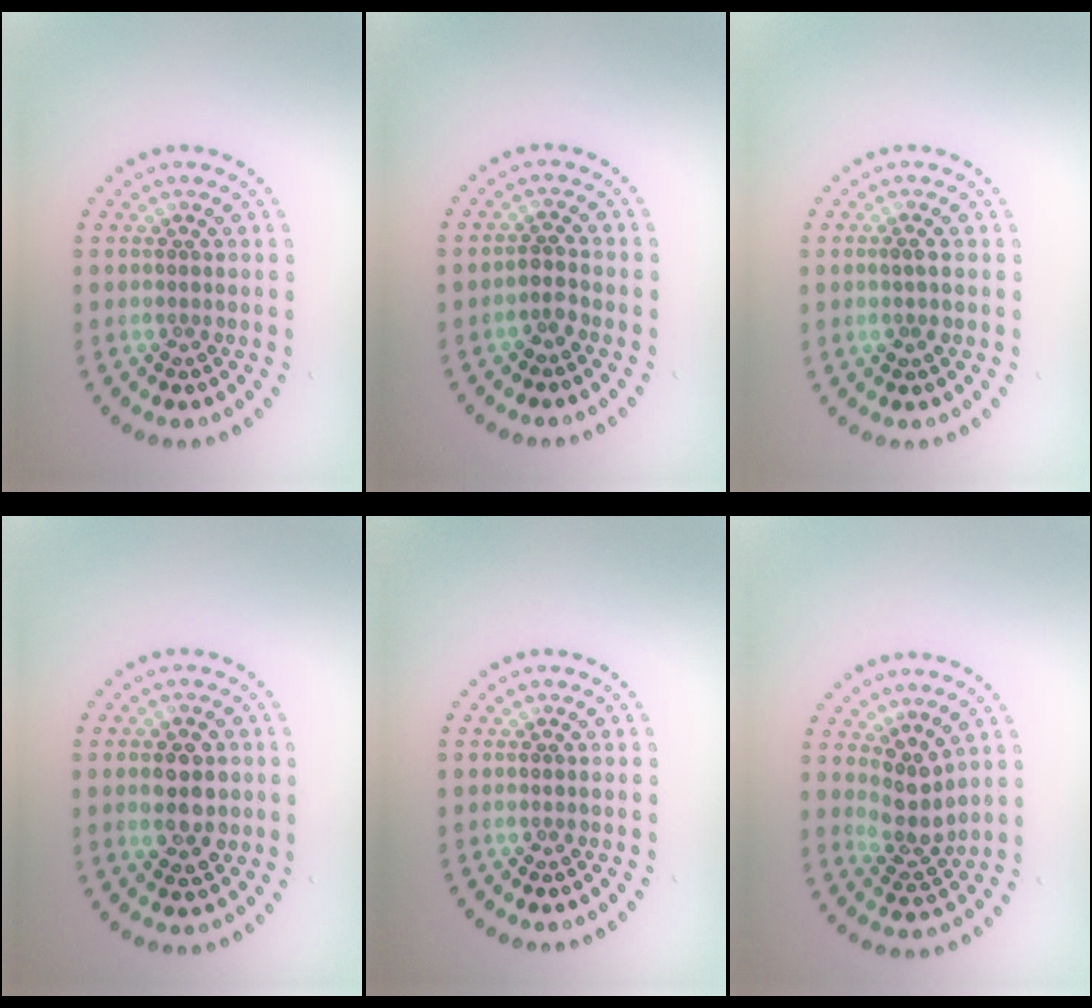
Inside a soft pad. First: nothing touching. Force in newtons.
{"total": 1.3, "press": 1.0, "slide": 0.8}
{"total": 1.1, "press": 1.0, "slide": 0.4}
{"total": 3.8, "press": 3.8, "slide": 0.2}
{"total": 0.0}
{"total": 2.9, "press": 2.3, "slide": 1.7}